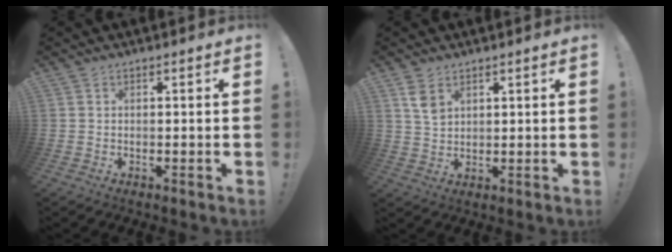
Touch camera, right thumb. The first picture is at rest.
{"total": 5.2, "force": [2.8, 3.0, 3.2], "torque": [-0.036, -0.017, 0.049]}